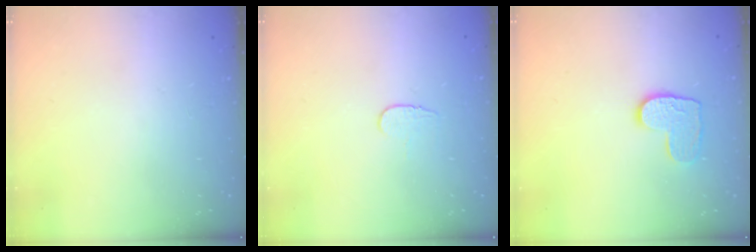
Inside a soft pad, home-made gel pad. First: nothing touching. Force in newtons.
{"total": 4.3, "press": 4.2, "slide": 0.4}
{"total": 8.9, "press": 8.9, "slide": 0.4}